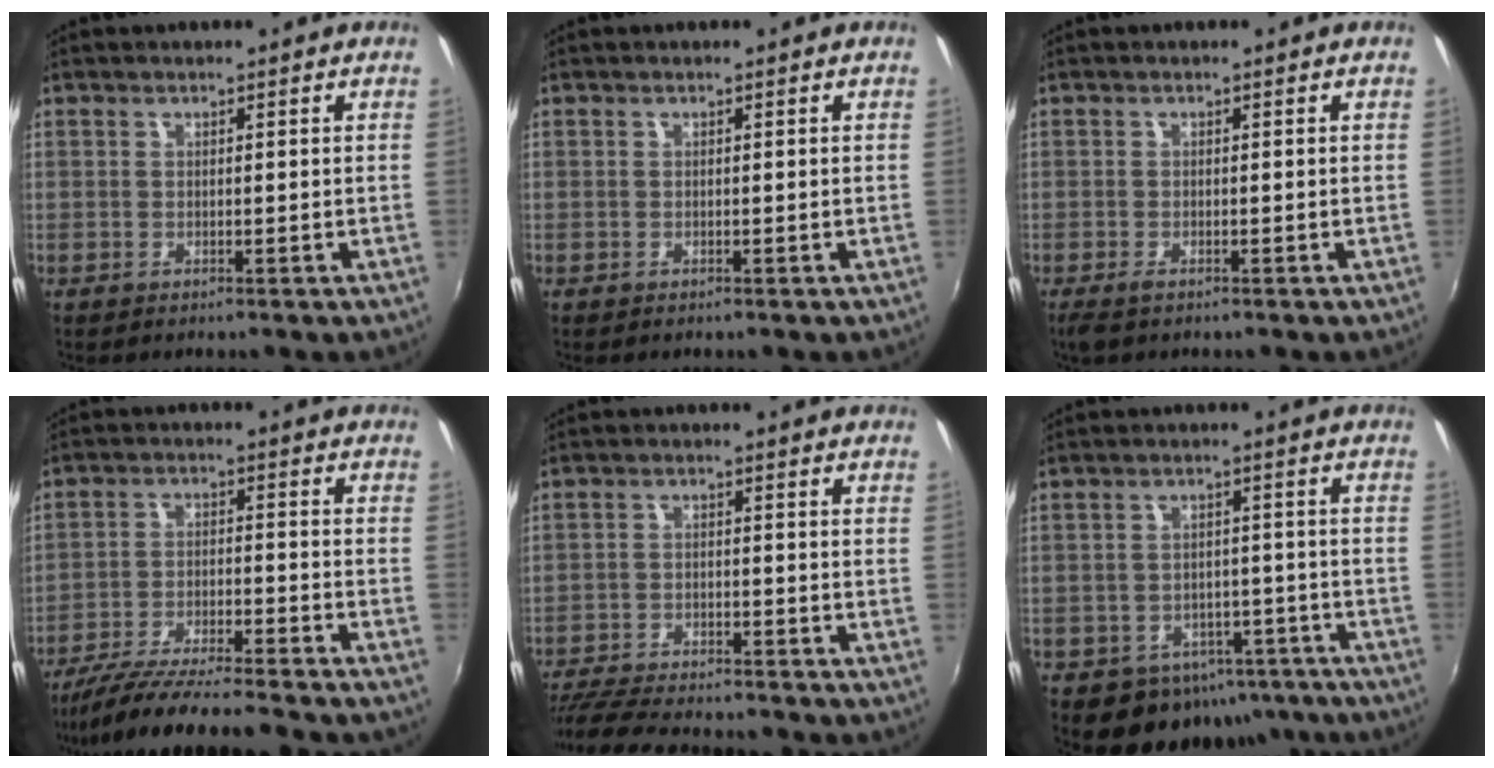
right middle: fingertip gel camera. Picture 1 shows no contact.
{"total": 0.0}
{"total": 2.0, "force": [-1.4, 0.5, 1.3], "torque": [-0.025, -0.008, -0.024]}
{"total": 17.0, "force": [-15.2, 0.2, 7.6], "torque": [-0.152, -0.033, -0.243]}
{"total": 14.0, "force": [-12.5, 2.2, 5.8], "torque": [-0.132, -0.024, -0.200]}
{"total": 12.9, "force": [-8.2, 8.8, 4.6], "torque": [-0.096, 0.020, -0.080]}